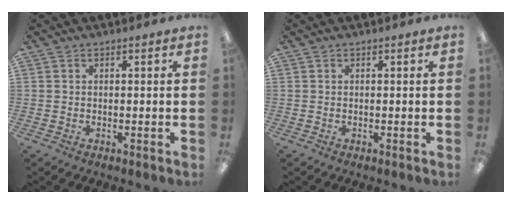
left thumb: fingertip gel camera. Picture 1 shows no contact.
{"total": 0.0}